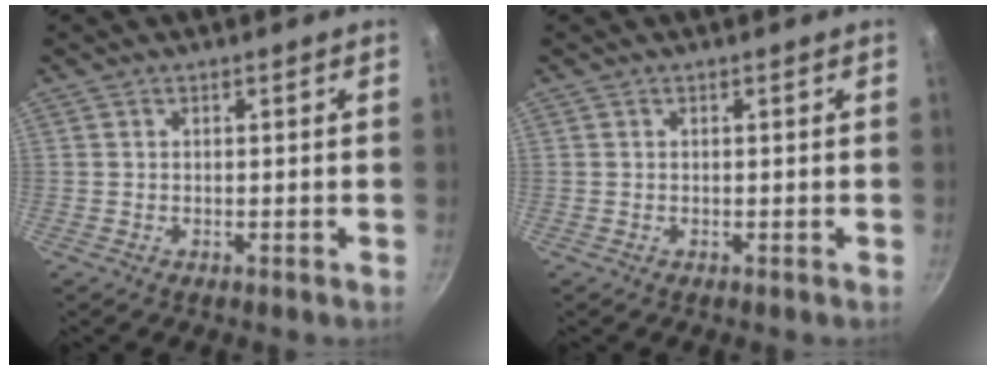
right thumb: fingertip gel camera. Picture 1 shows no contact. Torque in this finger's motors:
{"motor_torque": [0.00, 0.00, 0.00, 0.00, 0.01]}